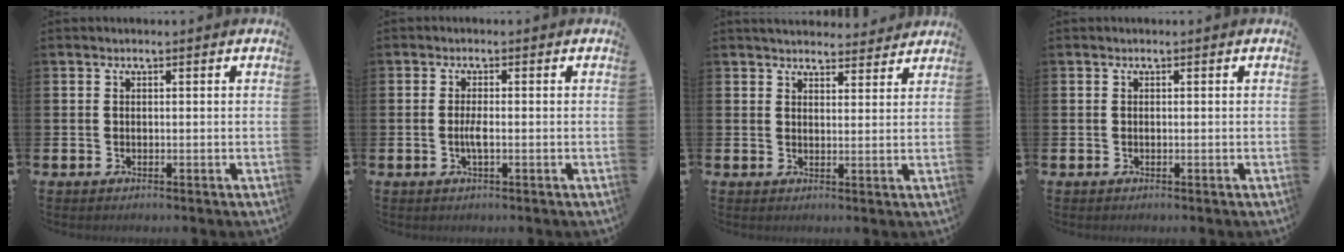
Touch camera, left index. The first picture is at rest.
{"total": 1.7, "force": [-0.4, 0.3, 1.7], "torque": [-0.035, 0.002, -0.008]}
{"total": 3.9, "force": [3.8, 0.9, 0.2], "torque": [-0.002, -0.021, 0.067]}
{"total": 0.0}